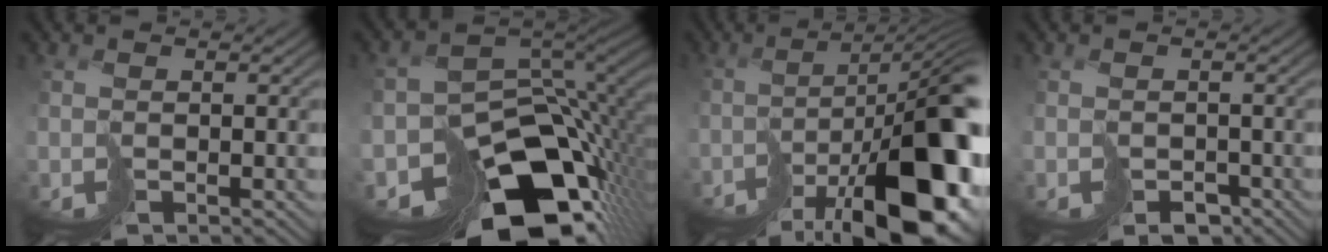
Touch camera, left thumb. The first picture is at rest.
{"total": 14.8, "force": [-7.4, 9.0, 9.2], "torque": [-0.170, -0.039, -0.097]}
{"total": 17.7, "force": [-8.7, 5.6, 14.4], "torque": [-0.188, -0.018, -0.130]}
{"total": 3.1, "force": [-2.1, 2.1, 1.0], "torque": [-0.009, -0.009, -0.027]}